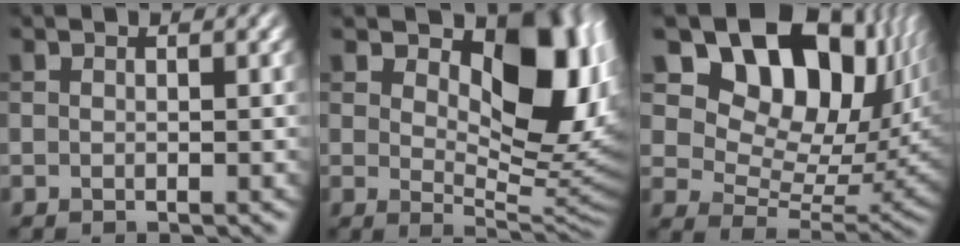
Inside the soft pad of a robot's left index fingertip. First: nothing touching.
{"total": 11.1, "force": [3.4, 6.1, 8.7], "torque": [-0.120, -0.006, 0.051]}
{"total": 16.5, "force": [8.2, 9.9, 10.3], "torque": [-0.179, 0.017, 0.140]}